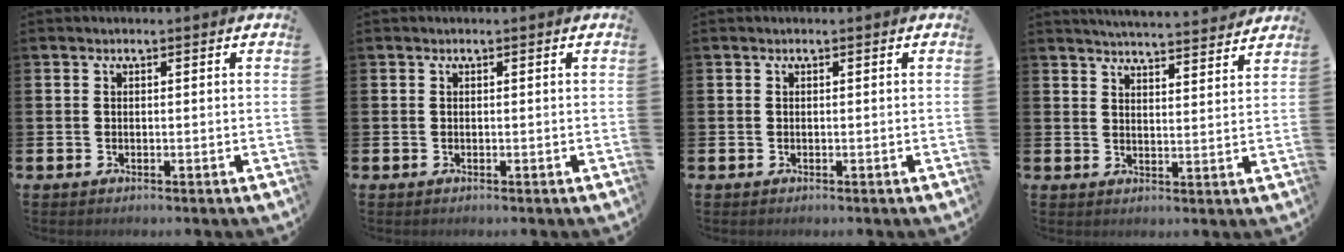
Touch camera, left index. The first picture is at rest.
{"total": 0.0}
{"total": 0.0}
{"total": 5.2, "force": [5.1, 0.0, 0.4], "torque": [-0.013, -0.038, 0.091]}